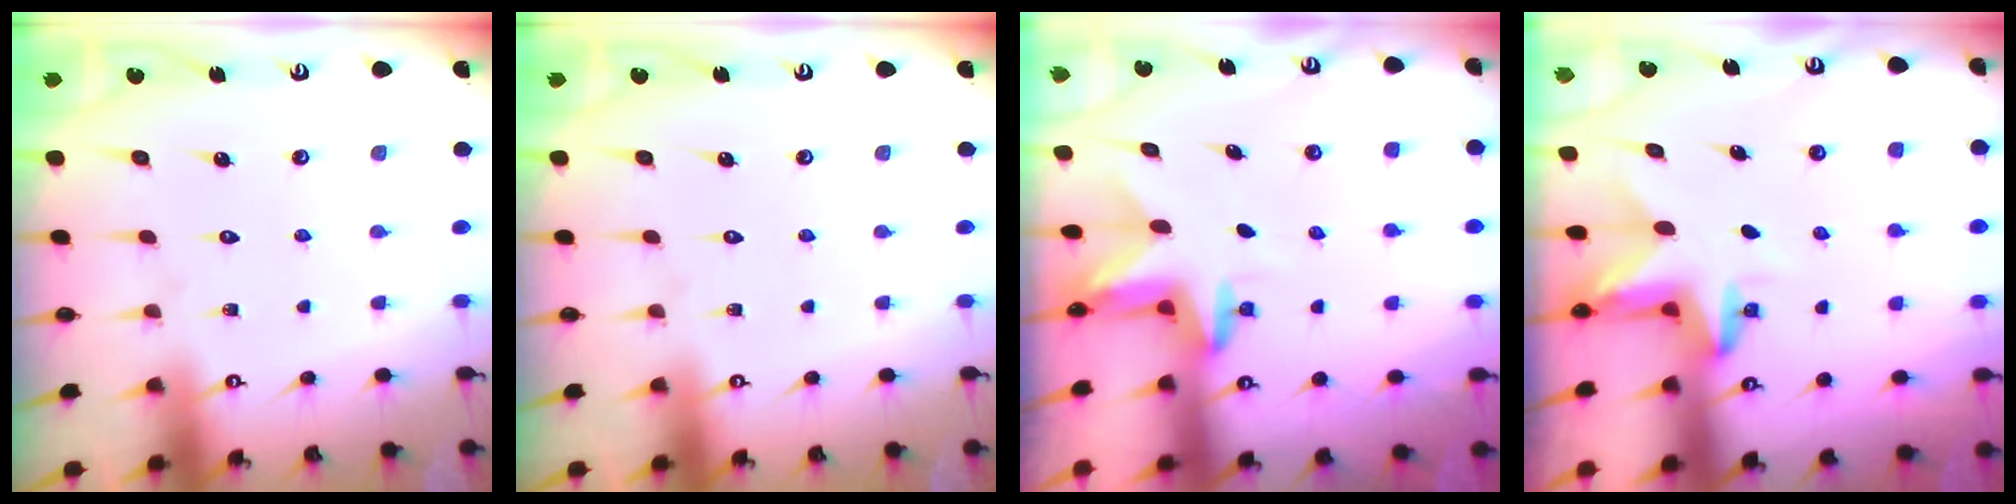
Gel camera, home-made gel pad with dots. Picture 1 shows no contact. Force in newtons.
{"total": 0.0}
{"total": 2.7, "press": 2.7, "slide": 0.2}
{"total": 3.5, "press": 3.5, "slide": 0.2}